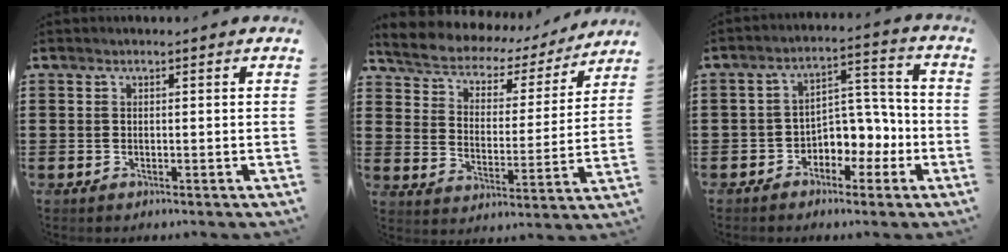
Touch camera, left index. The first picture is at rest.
{"total": 4.5, "force": [4.1, 1.6, 0.8], "torque": [-0.041, -0.029, 0.065]}
{"total": 5.3, "force": [-2.8, 3.8, 2.6], "torque": [-0.053, 0.009, -0.054]}